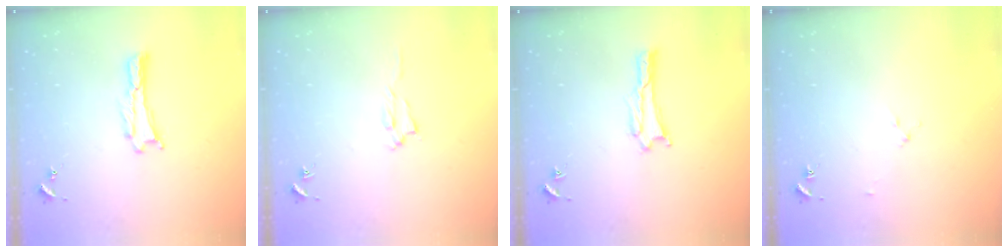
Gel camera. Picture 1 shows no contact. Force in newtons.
{"total": 1.4, "press": 1.4, "slide": 0.2}
{"total": 1.7, "press": 1.7, "slide": 0.1}
{"total": 1.6, "press": 1.6, "slide": 0.2}